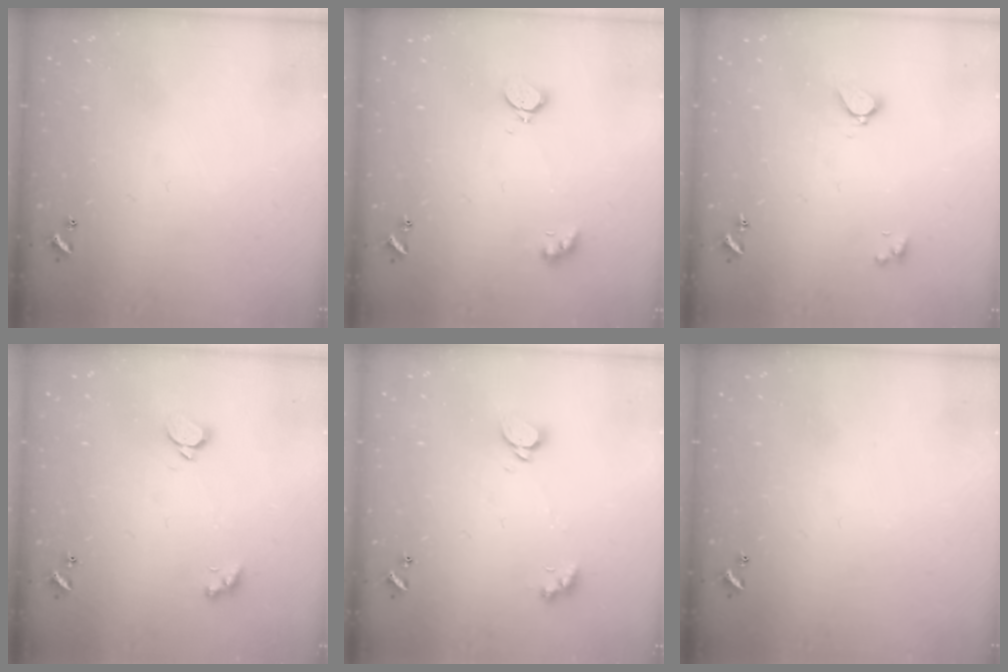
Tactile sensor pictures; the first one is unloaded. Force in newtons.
{"total": 2.8, "press": 2.7, "slide": 0.6}
{"total": 2.2, "press": 2.2, "slide": 0.3}
{"total": 1.8, "press": 1.6, "slide": 0.8}
{"total": 2.1, "press": 2.1, "slide": 0.3}
{"total": 0.0}